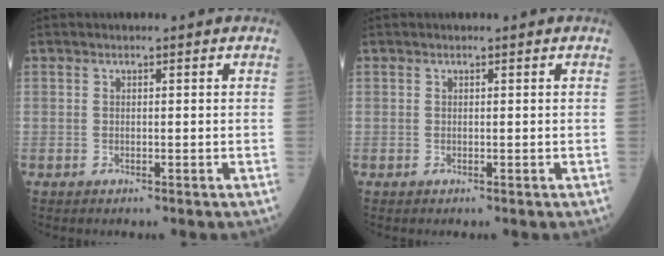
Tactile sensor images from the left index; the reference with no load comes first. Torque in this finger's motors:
{"motor_torque": [0.00, 0.00, 0.02, 0.00]}